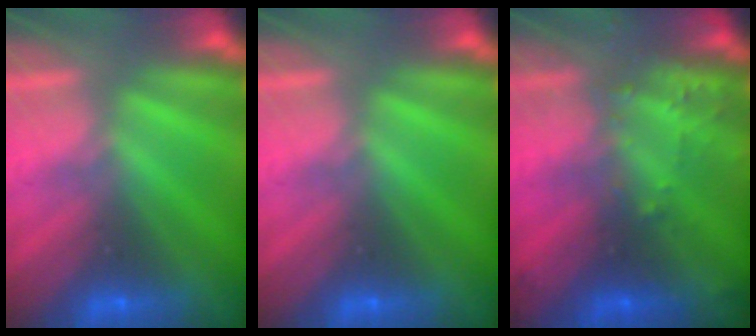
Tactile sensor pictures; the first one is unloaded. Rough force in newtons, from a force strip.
{"total": 0.0}
{"total": 3.0}